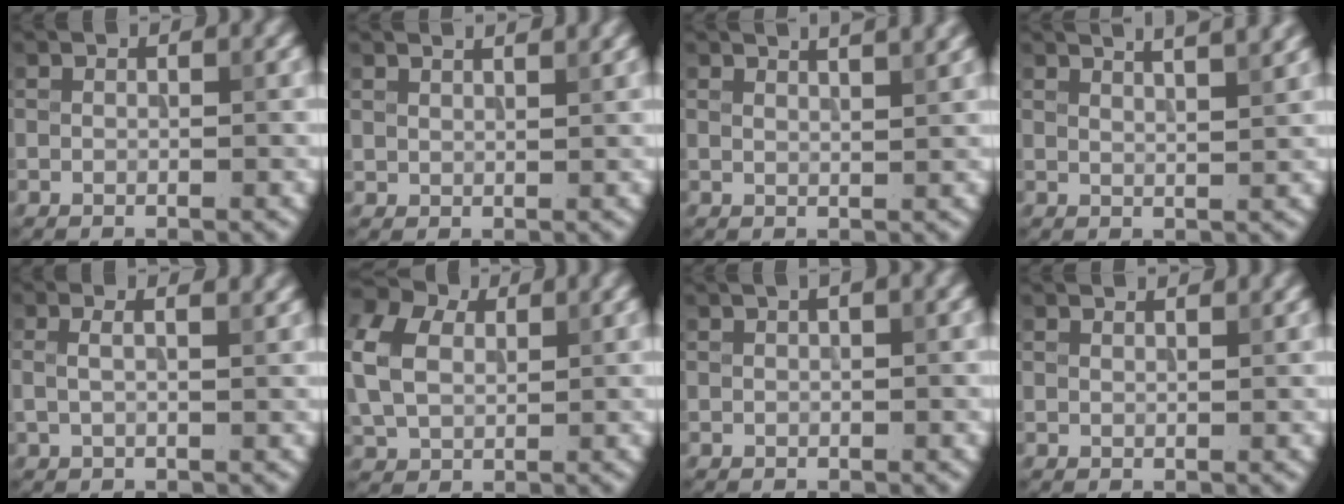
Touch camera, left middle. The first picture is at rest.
{"total": 2.2, "force": [2.0, 0.6, 0.8], "torque": [-0.009, 0.001, 0.028]}
{"total": 4.4, "force": [3.3, 1.6, 2.4], "torque": [0.003, 0.029, 0.010]}
{"total": 6.1, "force": [4.5, 2.1, 3.4], "torque": [-0.016, 0.042, 0.028]}
{"total": 3.4, "force": [1.5, 1.4, 2.7], "torque": [-0.031, 0.013, -0.003]}
{"total": 7.5, "force": [2.0, 5.4, 4.8], "torque": [-0.147, 0.023, 0.039]}
{"total": 1.5, "force": [0.7, 0.4, 1.3], "torque": [-0.019, 0.002, 0.010]}
{"total": 1.6, "force": [1.6, 0.2, 0.4], "torque": [-0.013, 0.001, 0.018]}